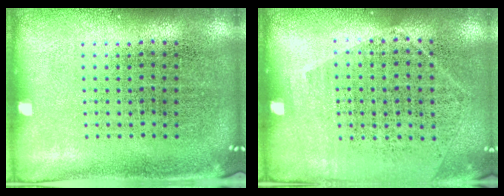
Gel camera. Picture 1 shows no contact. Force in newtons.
{"total": 1.3, "press": 1.0, "slide": 0.7}